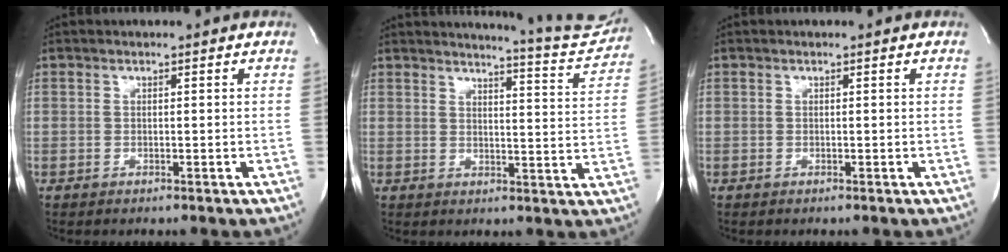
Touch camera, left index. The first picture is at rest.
{"total": 11.6, "force": [11.4, -0.7, 1.8], "torque": [-0.025, -0.069, 0.124]}
{"total": 0.0}